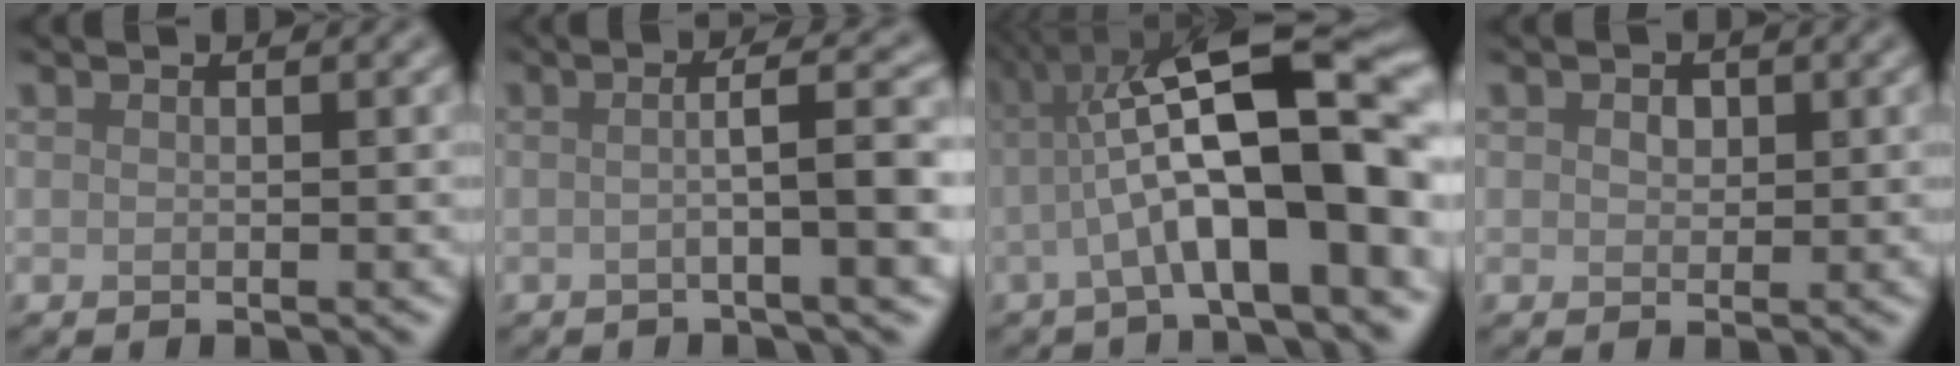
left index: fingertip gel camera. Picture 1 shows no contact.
{"total": 5.9, "force": [-0.3, 1.1, 5.8], "torque": [-0.076, 0.010, -0.013]}
{"total": 11.6, "force": [-0.6, 2.7, 11.3], "torque": [-0.173, 0.025, -0.009]}
{"total": 1.2, "force": [0.5, 0.9, 0.7], "torque": [-0.011, 0.000, 0.007]}